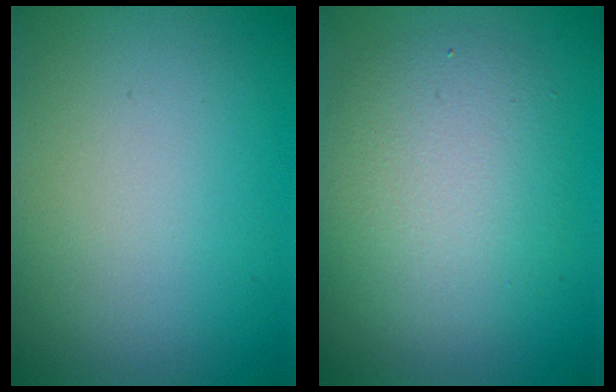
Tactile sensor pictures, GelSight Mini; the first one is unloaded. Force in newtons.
{"total": 5.3, "press": 5.2, "slide": 0.5}